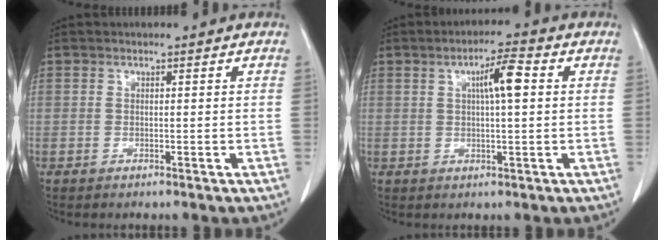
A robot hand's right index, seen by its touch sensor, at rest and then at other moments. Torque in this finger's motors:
{"motor_torque": [0.63, 0.14, 0.19, 0.04]}